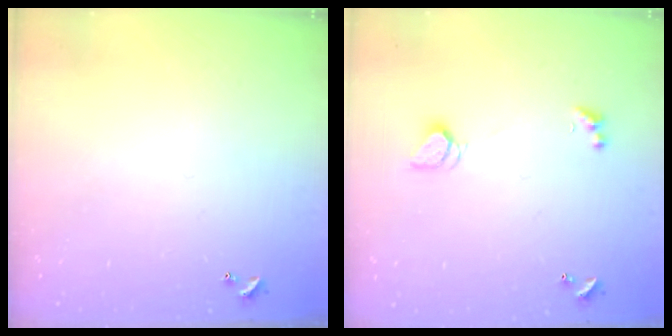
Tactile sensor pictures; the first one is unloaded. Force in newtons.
{"total": 1.7, "press": 1.7, "slide": 0.4}